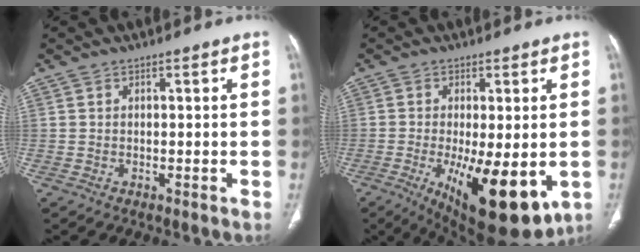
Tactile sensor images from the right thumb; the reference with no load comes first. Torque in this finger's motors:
{"motor_torque": [2.92, 2.09, 1.24, -1.14, 0.46]}